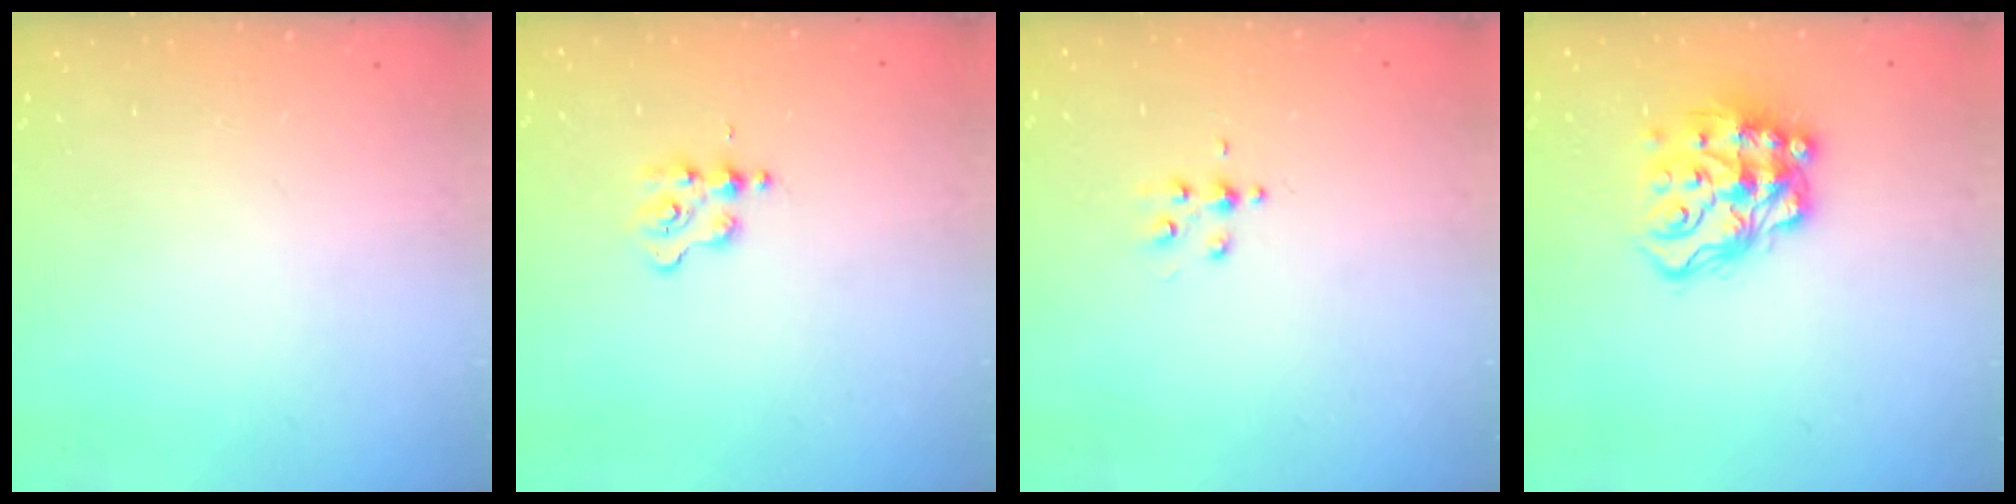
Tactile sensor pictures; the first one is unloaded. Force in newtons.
{"total": 1.9, "press": 1.9, "slide": 0.2}
{"total": 4.4, "press": 3.9, "slide": 2.0}
{"total": 14.1, "press": 14.1, "slide": 1.2}